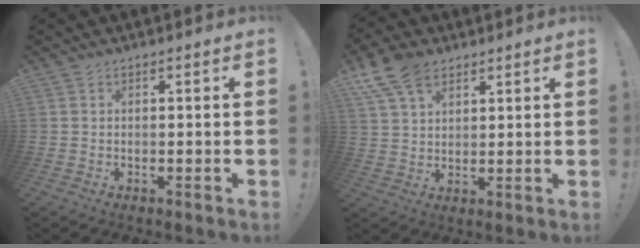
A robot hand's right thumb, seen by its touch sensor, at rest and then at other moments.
{"total": 10.8, "force": [6.5, 6.4, 5.8], "torque": [-0.103, -0.021, 0.127]}